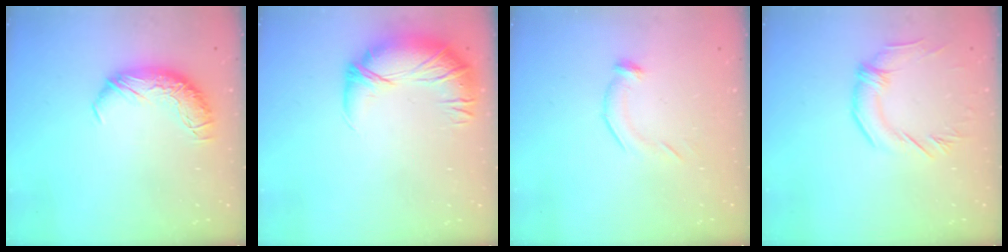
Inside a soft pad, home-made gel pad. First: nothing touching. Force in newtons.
{"total": 2.7, "press": 1.3, "slide": 2.3}
{"total": 4.3, "press": 4.2, "slide": 1.0}
{"total": 0.8, "press": 0.6, "slide": 0.5}